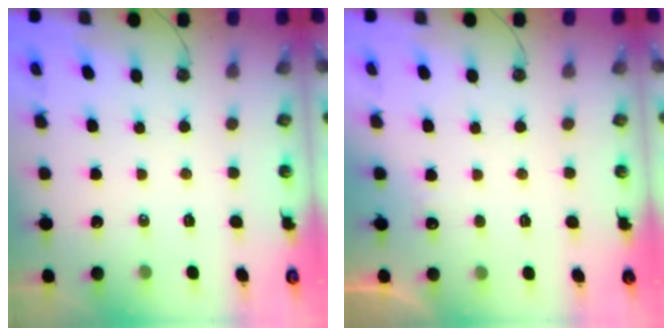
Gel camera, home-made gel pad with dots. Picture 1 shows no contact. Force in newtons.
{"total": 4.7, "press": 4.5, "slide": 1.1}